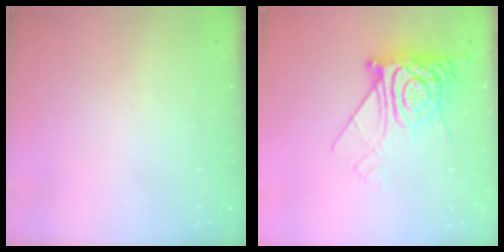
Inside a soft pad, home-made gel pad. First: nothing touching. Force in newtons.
{"total": 13.5, "press": 13.5, "slide": 1.2}